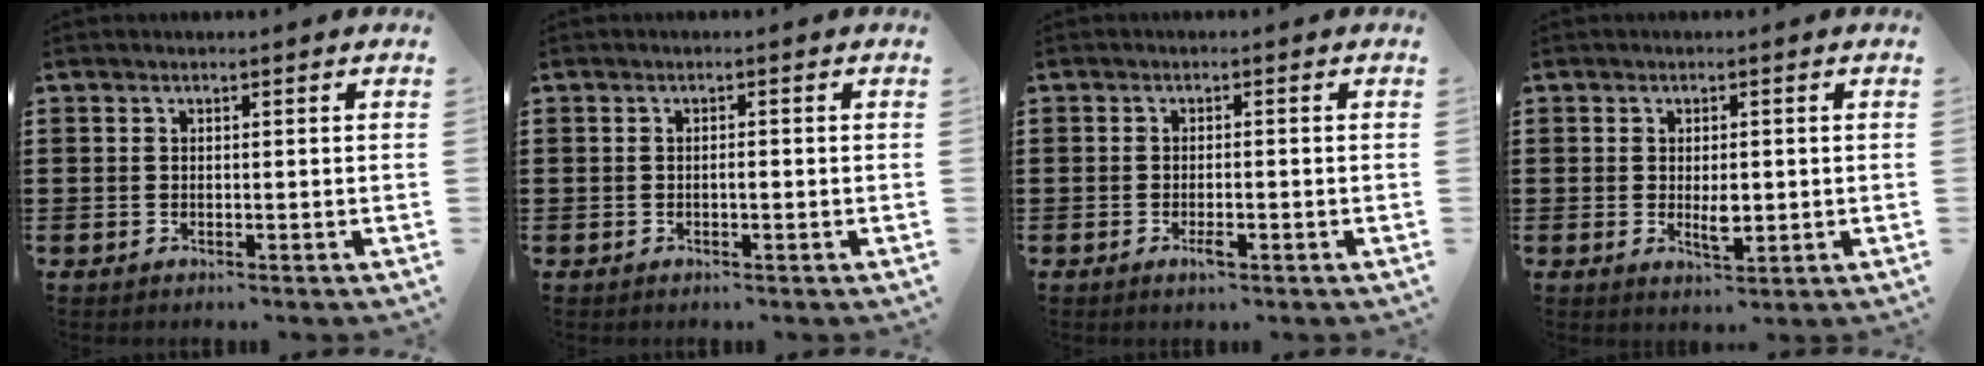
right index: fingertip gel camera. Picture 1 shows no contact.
{"total": 0.9, "force": [-0.4, 0.2, 0.8], "torque": [-0.015, -0.003, -0.006]}
{"total": 1.9, "force": [-1.0, 0.5, 1.5], "torque": [-0.027, 0.000, -0.017]}
{"total": 2.9, "force": [-0.1, 1.2, 2.6], "torque": [-0.049, 0.002, -0.001]}